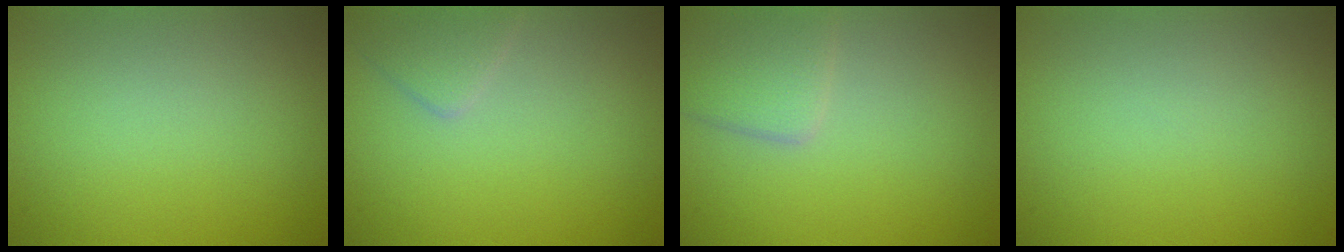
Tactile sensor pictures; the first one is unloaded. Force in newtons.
{"total": 1.8, "press": 1.8, "slide": 0.0}
{"total": 2.9, "press": 2.9, "slide": 0.2}
{"total": 0.0}